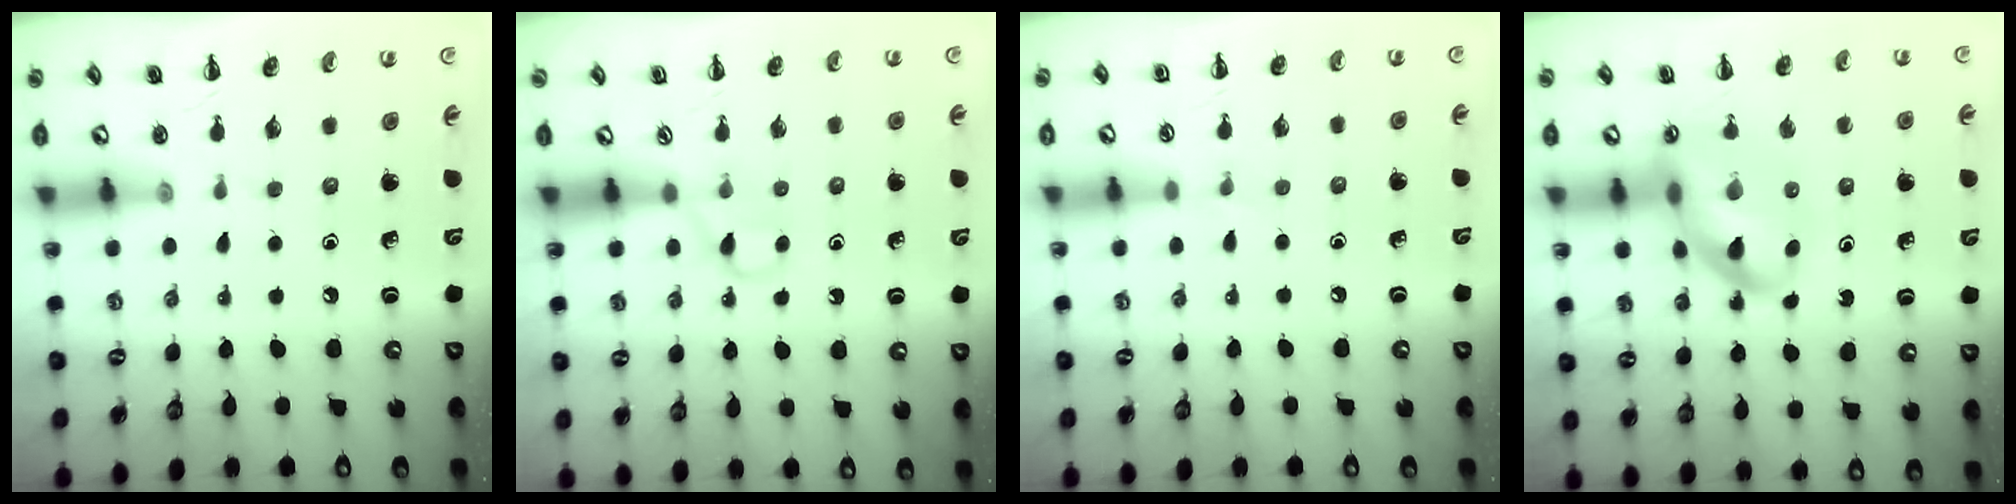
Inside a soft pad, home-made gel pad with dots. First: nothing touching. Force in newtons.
{"total": 2.7, "press": 2.4, "slide": 1.1}
{"total": 3.0, "press": 2.8, "slide": 0.9}
{"total": 16.1, "press": 15.5, "slide": 4.4}